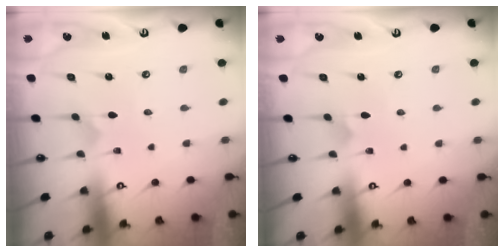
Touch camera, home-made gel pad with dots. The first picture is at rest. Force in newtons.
{"total": 3.6, "press": 3.6, "slide": 0.2}